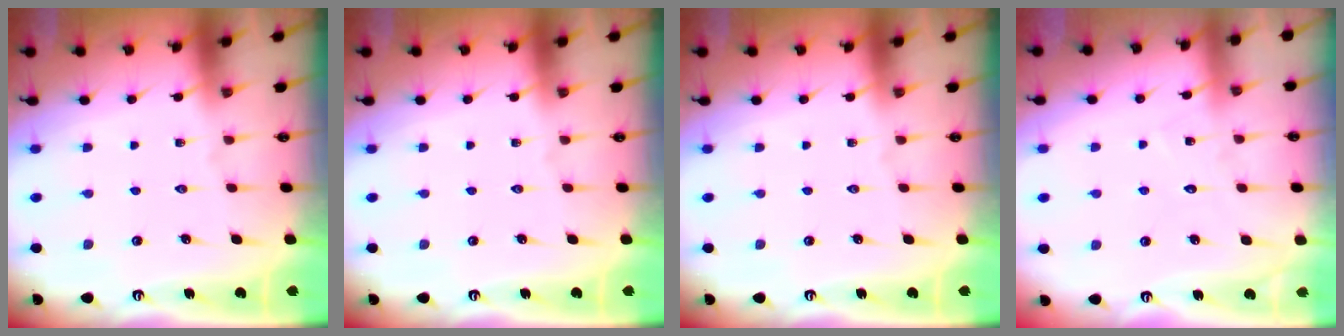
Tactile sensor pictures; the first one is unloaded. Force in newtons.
{"total": 0.0}
{"total": 0.0}
{"total": 6.7, "press": 6.7, "slide": 0.5}